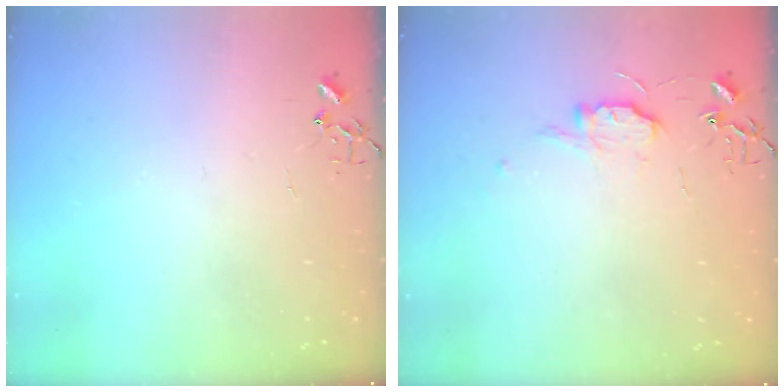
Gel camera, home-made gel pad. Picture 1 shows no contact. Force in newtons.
{"total": 7.3, "press": 7.3, "slide": 0.7}